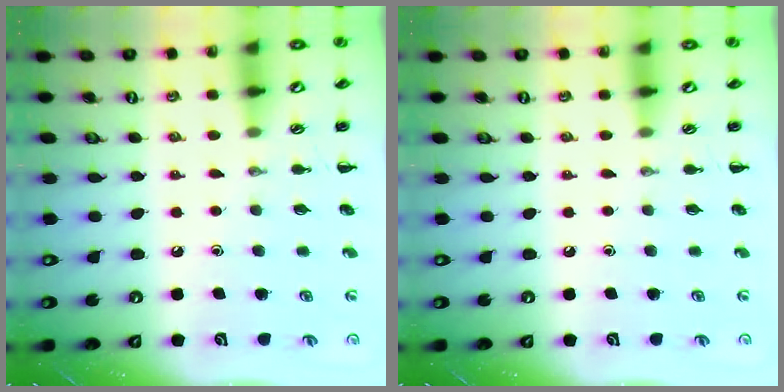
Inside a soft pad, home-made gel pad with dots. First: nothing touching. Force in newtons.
{"total": 0.0}